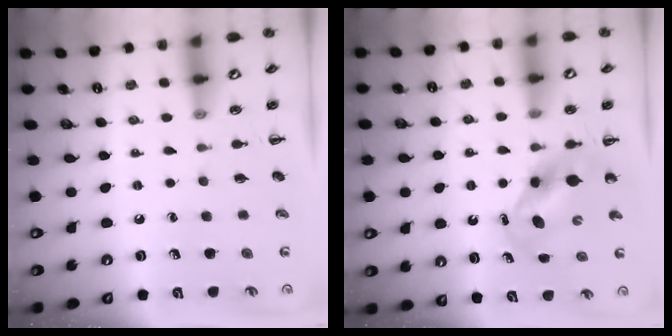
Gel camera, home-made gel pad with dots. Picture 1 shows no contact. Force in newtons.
{"total": 5.7, "press": 5.6, "slide": 0.9}